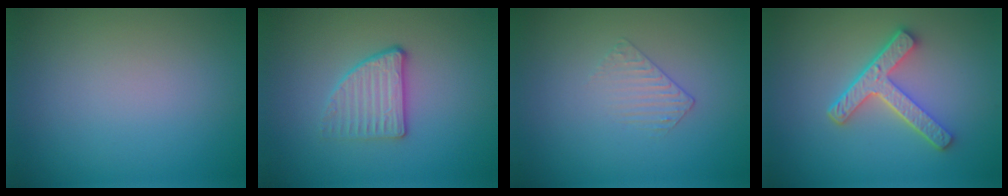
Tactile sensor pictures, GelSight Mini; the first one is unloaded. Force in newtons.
{"total": 2.9, "press": 2.5, "slide": 1.4}
{"total": 1.0, "press": 0.3, "slide": 1.0}
{"total": 4.5, "press": 3.5, "slide": 2.8}